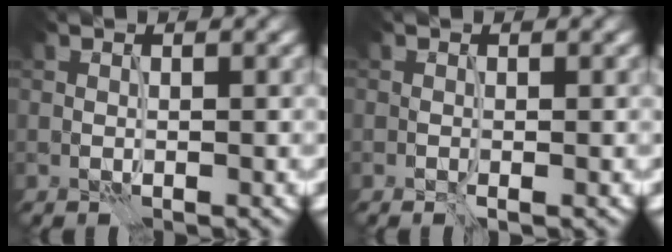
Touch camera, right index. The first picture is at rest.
{"total": 0.0}